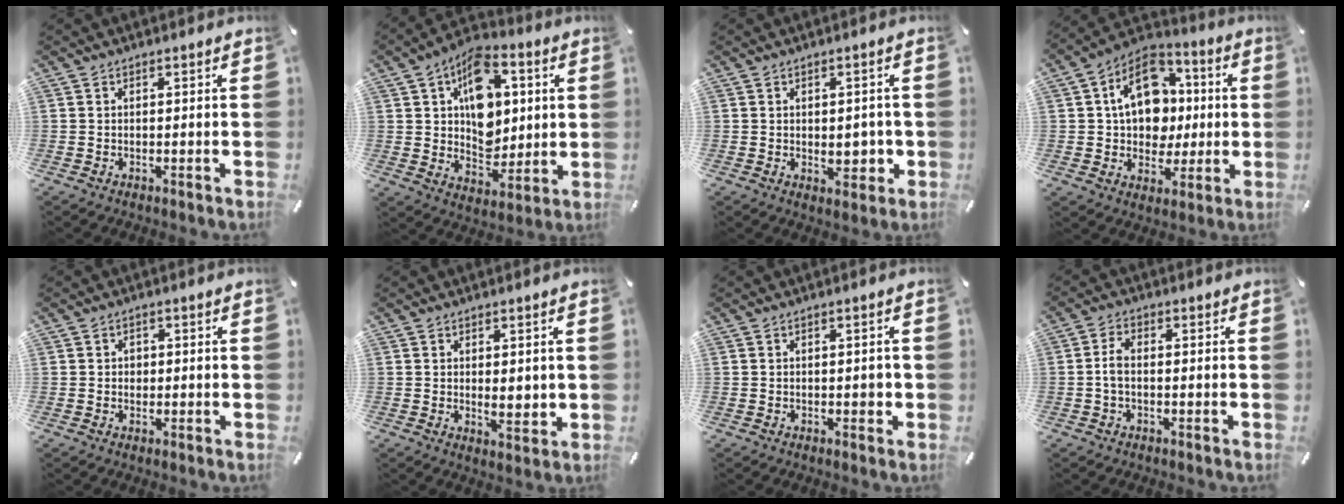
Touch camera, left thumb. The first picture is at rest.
{"total": 15.1, "force": [4.5, 11.2, 9.1], "torque": [-0.124, -0.018, 0.087]}
{"total": 4.4, "force": [-0.3, 3.1, 3.1], "torque": [-0.023, -0.006, -0.011]}
{"total": 15.9, "force": [1.8, 12.7, 9.3], "torque": [-0.160, 0.002, 0.037]}
{"total": 1.6, "force": [-0.1, 1.5, 0.7], "torque": [-0.006, 0.003, -0.007]}
{"total": 3.9, "force": [0.8, 2.2, 3.2], "torque": [-0.039, -0.006, 0.009]}
{"total": 1.7, "force": [-0.2, 0.9, 1.4], "torque": [-0.018, -0.003, -0.006]}
{"total": 3.5, "force": [-0.6, 1.7, 3.0], "torque": [-0.062, 0.005, -0.012]}